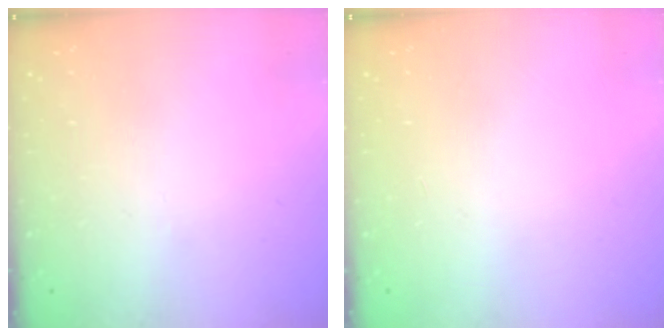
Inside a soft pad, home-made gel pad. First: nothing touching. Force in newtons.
{"total": 0.0}